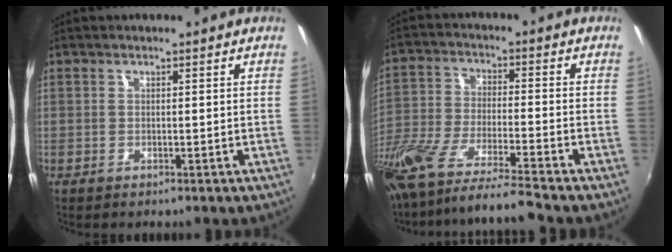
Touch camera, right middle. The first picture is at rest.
{"total": 15.6, "force": [-13.1, -0.2, 8.4], "torque": [-0.169, -0.044, -0.241]}